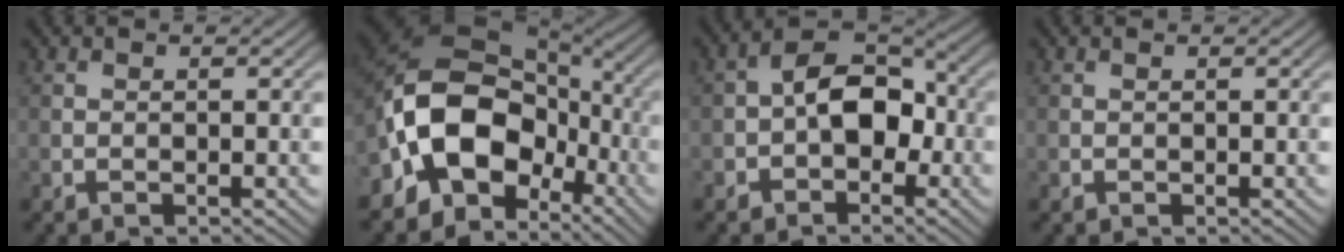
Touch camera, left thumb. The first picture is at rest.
{"total": 14.8, "force": [-4.6, 10.2, 9.6], "torque": [-0.179, 0.003, -0.106]}
{"total": 7.4, "force": [-1.3, 4.9, 5.4], "torque": [-0.077, 0.017, -0.036]}
{"total": 0.0}